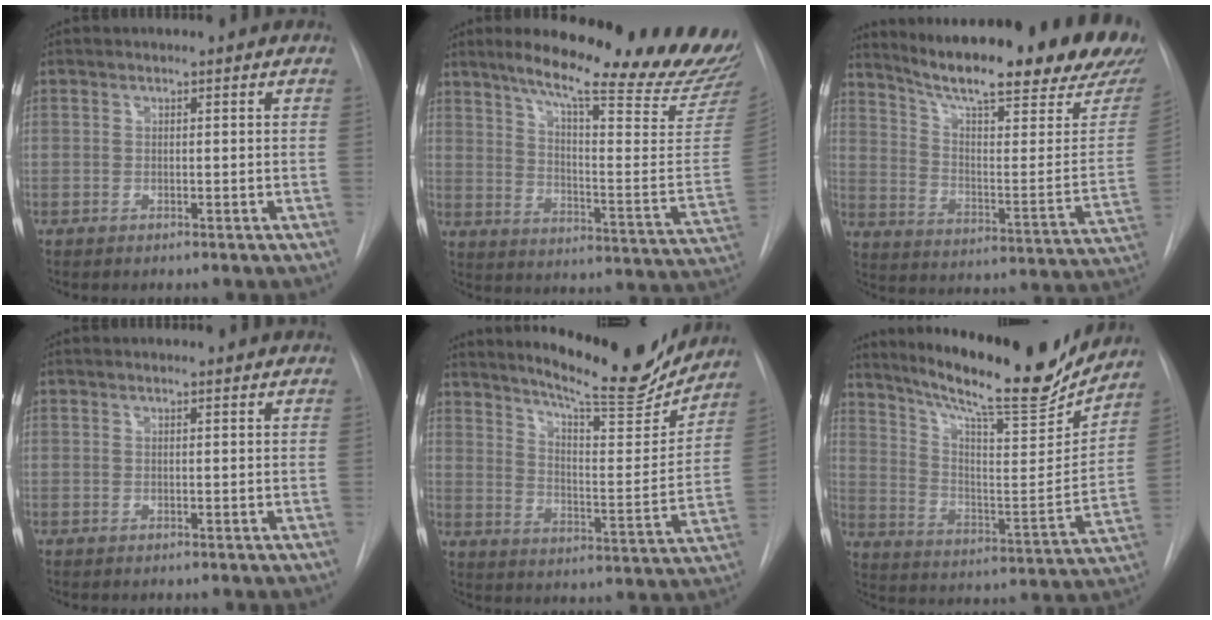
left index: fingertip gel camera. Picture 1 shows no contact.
{"total": 27.7, "force": [23.2, 2.5, 14.9], "torque": [-0.207, -0.094, 0.296]}
{"total": 28.8, "force": [24.0, 3.1, 15.7], "torque": [-0.245, -0.080, 0.316]}
{"total": 1.0, "force": [1.0, 0.1, 0.4], "torque": [-0.010, 0.013, 0.015]}
{"total": 17.8, "force": [16.3, 2.0, 6.9], "torque": [-0.107, -0.047, 0.227]}
{"total": 21.9, "force": [19.1, 2.7, 10.3], "torque": [-0.175, -0.039, 0.283]}